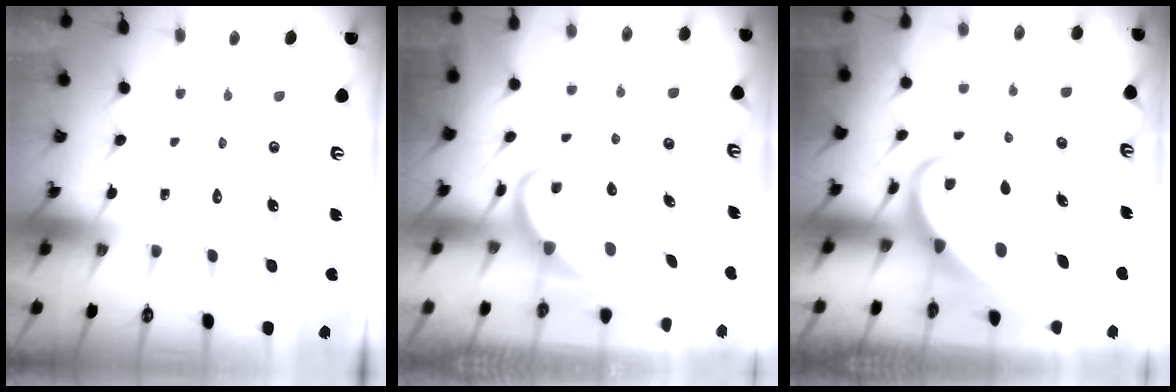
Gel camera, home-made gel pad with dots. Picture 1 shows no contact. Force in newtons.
{"total": 2.4, "press": 2.4, "slide": 0.3}
{"total": 4.1, "press": 4.0, "slide": 0.4}